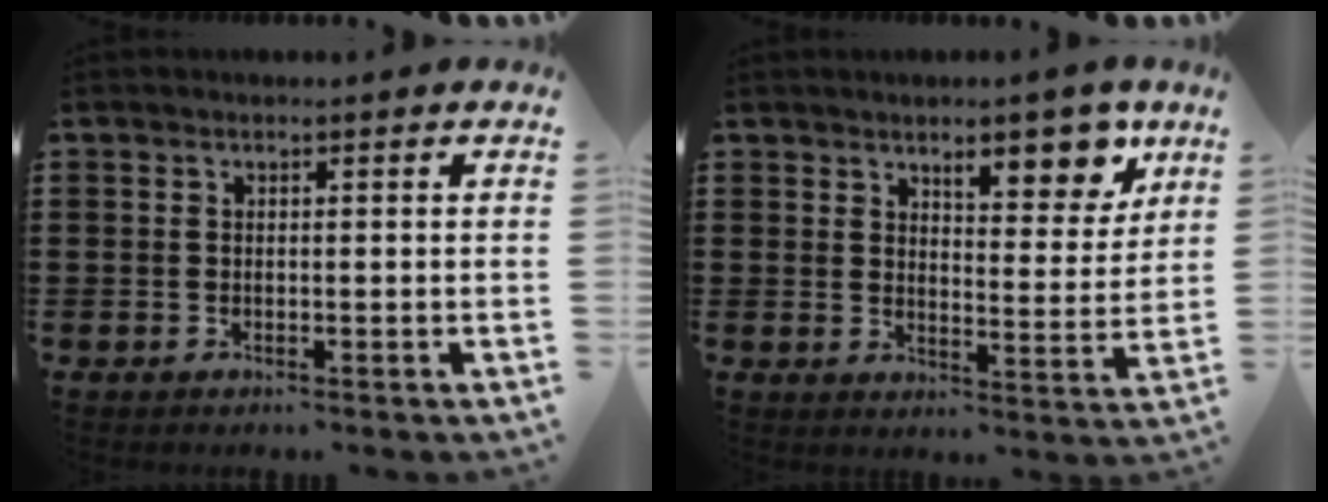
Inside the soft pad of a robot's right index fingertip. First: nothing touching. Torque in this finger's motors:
{"motor_torque": [0.38, 0.24, 0.24, 0.07]}